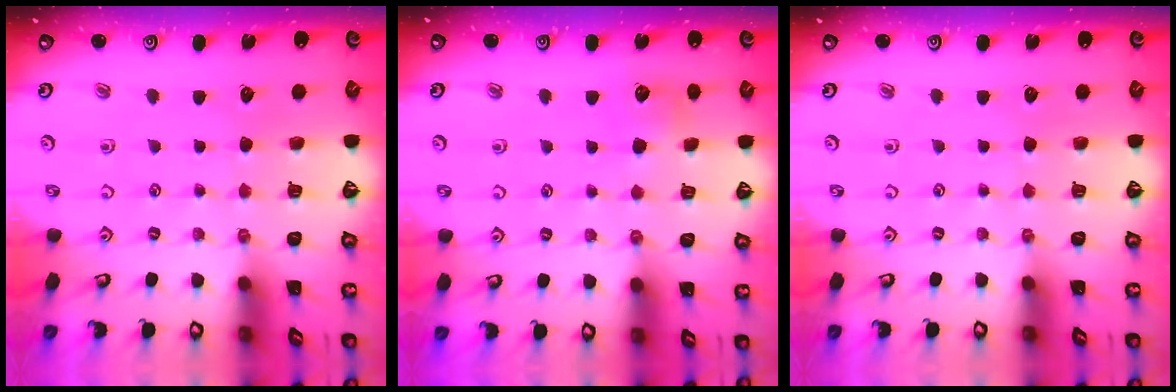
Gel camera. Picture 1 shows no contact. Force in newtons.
{"total": 5.9, "press": 5.9, "slide": 0.8}
{"total": 0.0}